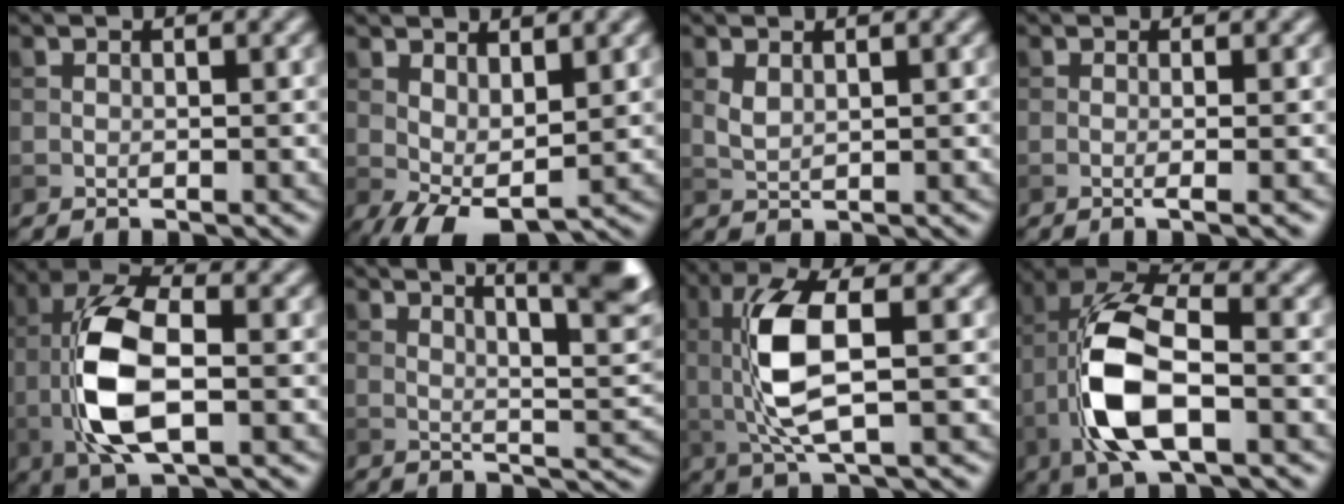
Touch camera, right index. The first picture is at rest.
{"total": 4.7, "force": [0.6, 2.2, 4.1], "torque": [-0.078, -0.004, 0.012]}
{"total": 1.3, "force": [0.7, 0.6, 1.0], "torque": [-0.029, -0.002, 0.018]}
{"total": 1.9, "force": [-0.2, 0.5, 1.8], "torque": [-0.025, -0.004, -0.010]}
{"total": 8.9, "force": [-1.0, 4.1, 7.8], "torque": [-0.166, 0.006, -0.019]}
{"total": 8.5, "force": [4.6, 1.8, 6.9], "torque": [-0.074, 0.017, 0.053]}
{"total": 7.0, "force": [0.7, 2.3, 6.6], "torque": [-0.147, -0.003, 0.016]}
{"total": 9.5, "force": [-2.7, 4.2, 8.1], "torque": [-0.177, 0.008, -0.056]}